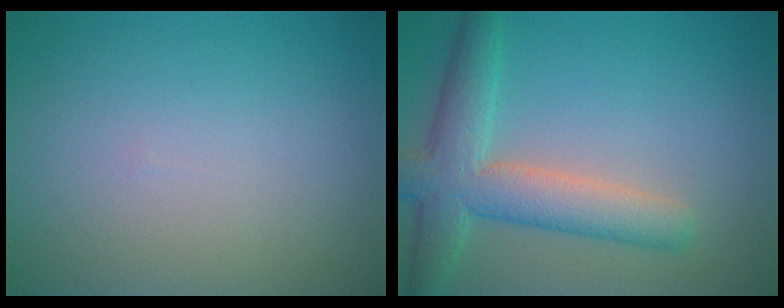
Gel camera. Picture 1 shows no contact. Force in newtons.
{"total": 6.2, "press": 6.2, "slide": 0.3}